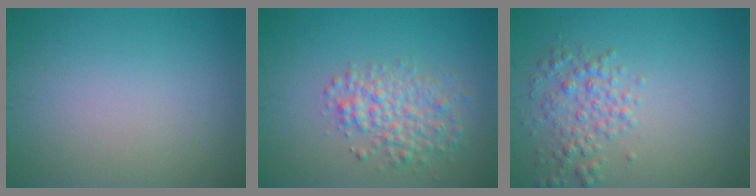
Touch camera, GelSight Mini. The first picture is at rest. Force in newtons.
{"total": 3.8, "press": 3.8, "slide": 0.1}
{"total": 2.8, "press": 2.8, "slide": 0.1}